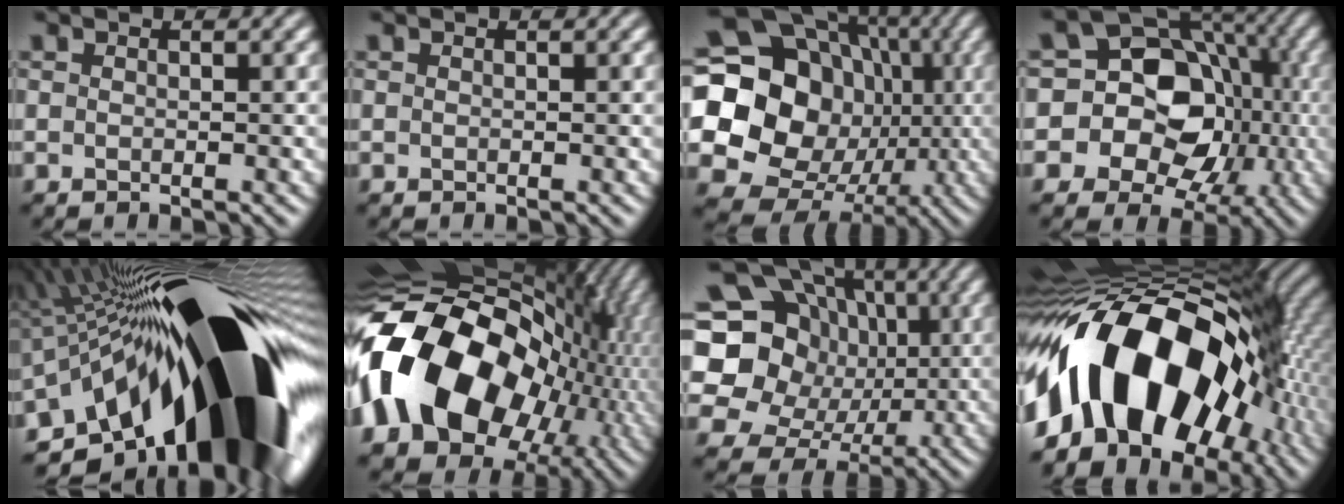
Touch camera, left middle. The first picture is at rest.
{"total": 0.0}
{"total": 22.5, "force": [-0.8, 20.2, 9.9], "torque": [-0.182, 0.021, -0.052]}
{"total": 15.7, "force": [-1.5, 13.9, 7.1], "torque": [-0.128, 0.022, -0.047]}
{"total": 21.5, "force": [-5.0, 8.5, 19.1], "torque": [-0.279, -0.003, -0.105]}
{"total": 20.7, "force": [-2.8, 15.5, 13.5], "torque": [-0.276, -0.009, -0.061]}
{"total": 18.2, "force": [0.5, 16.8, 7.1], "torque": [-0.175, 0.027, -0.028]}
{"total": 17.9, "force": [-4.8, 11.1, 13.2], "torque": [-0.215, 0.008, -0.097]}